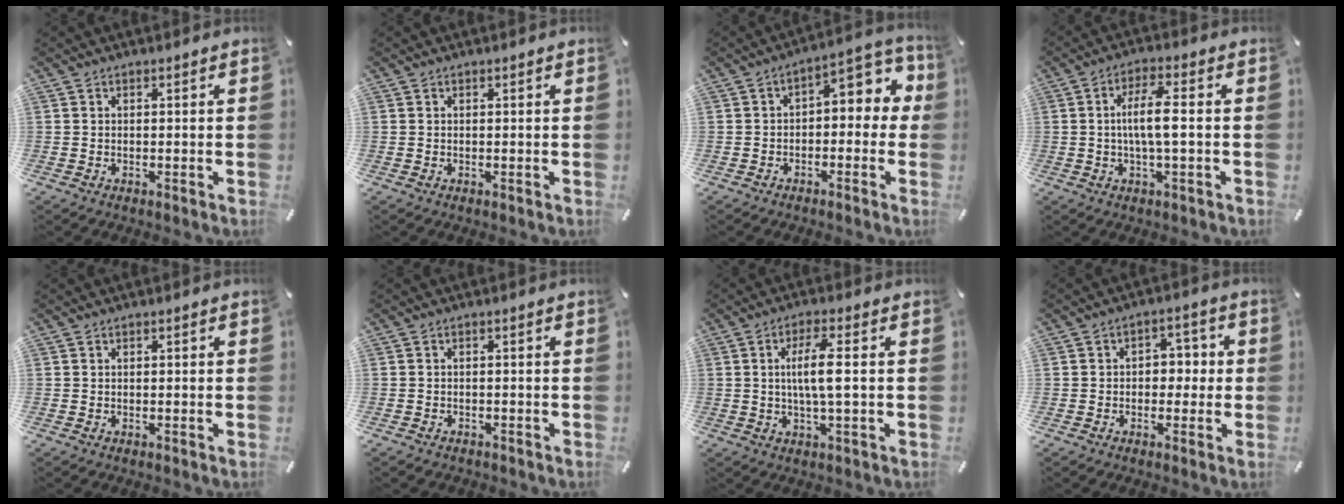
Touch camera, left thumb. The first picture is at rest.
{"total": 0.0}
{"total": 7.4, "force": [0.9, 4.4, 5.9], "torque": [-0.072, -0.016, 0.007]}
{"total": 8.1, "force": [-0.1, 1.7, 7.9], "torque": [-0.158, 0.002, -0.010]}
{"total": 0.0}
{"total": 1.3, "force": [-1.0, 0.7, 0.3], "torque": [-0.008, 0.004, -0.024]}
{"total": 8.2, "force": [0.6, 1.4, 8.0], "torque": [-0.155, 0.001, 0.003]}
{"total": 4.6, "force": [-1.1, 3.5, 2.7], "torque": [-0.028, 0.007, -0.031]}